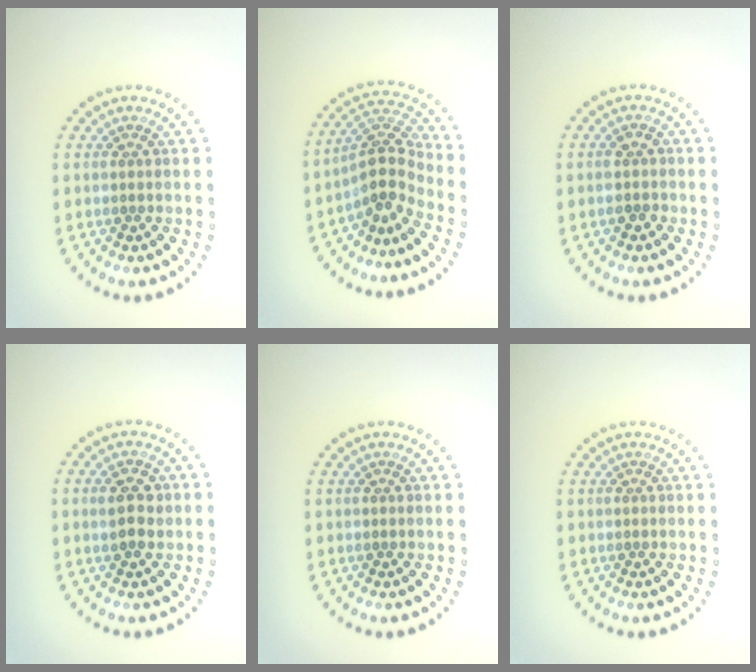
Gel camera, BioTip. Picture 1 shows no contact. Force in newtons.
{"total": 3.6, "press": 2.8, "slide": 2.3}
{"total": 1.7, "press": 1.6, "slide": 0.6}
{"total": 2.4, "press": 2.3, "slide": 0.4}
{"total": 0.0}
{"total": 0.0}